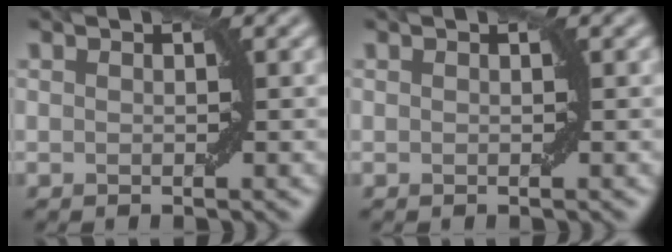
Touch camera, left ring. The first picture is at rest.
{"total": 0.0}